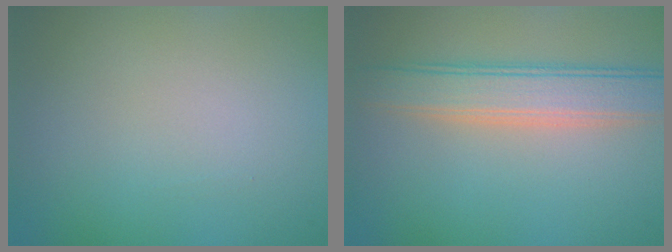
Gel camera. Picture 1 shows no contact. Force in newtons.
{"total": 4.9, "press": 4.9, "slide": 0.3}